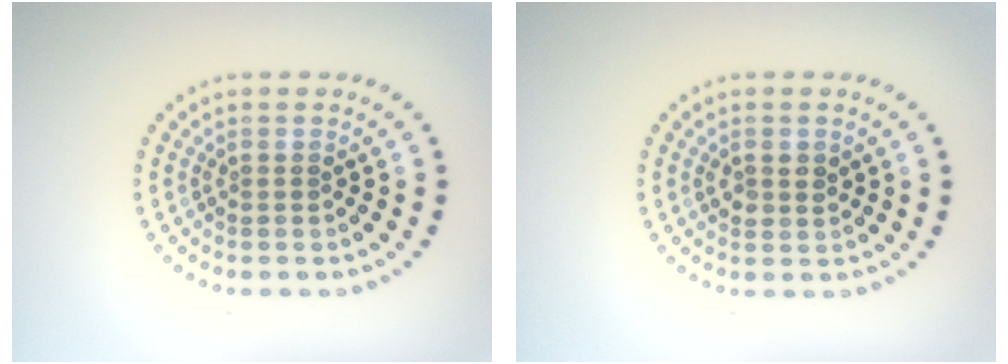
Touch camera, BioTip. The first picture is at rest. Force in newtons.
{"total": 1.6, "press": 1.5, "slide": 0.4}